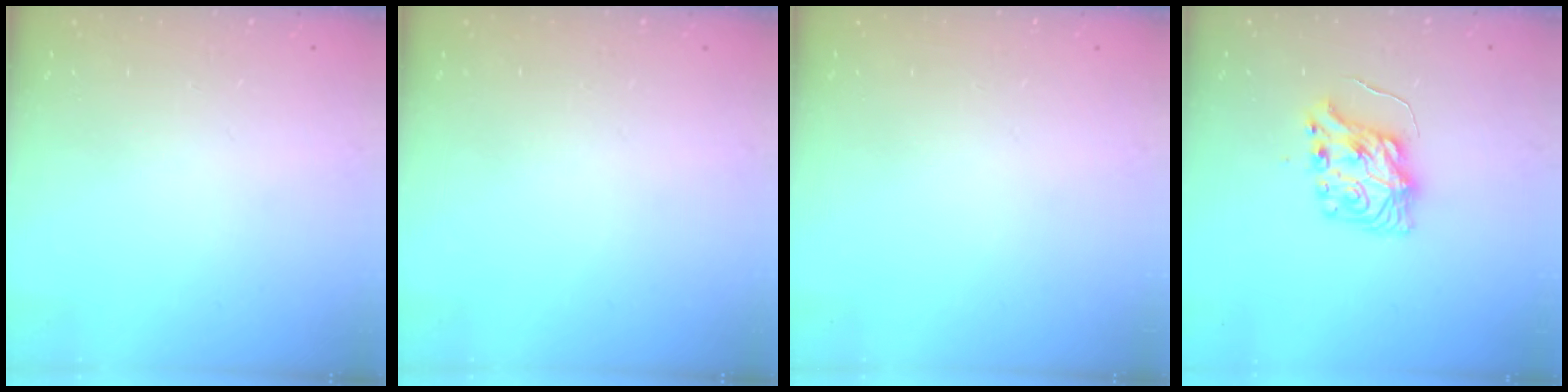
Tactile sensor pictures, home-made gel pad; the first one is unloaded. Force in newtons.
{"total": 0.0}
{"total": 0.0}
{"total": 8.1, "press": 8.0, "slide": 0.7}